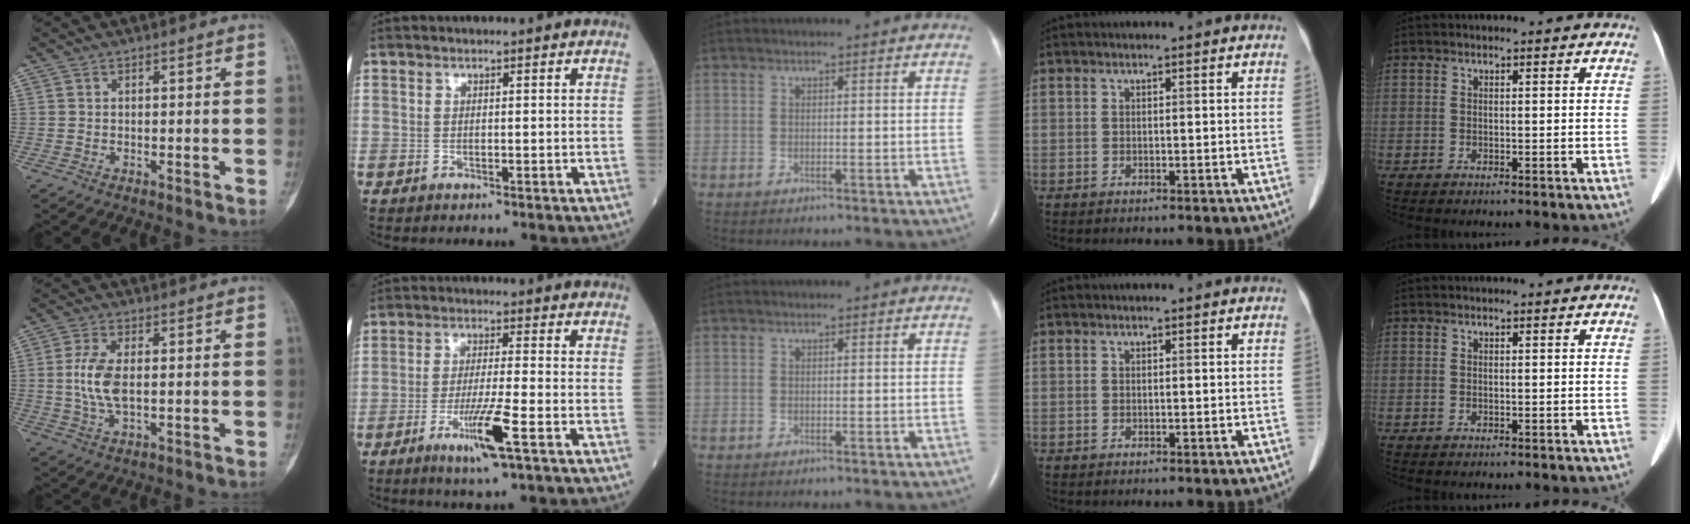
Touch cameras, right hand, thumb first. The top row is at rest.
{"thumb": {"total": 7.0, "force": [0.1, 3.3, 6.2], "torque": [-0.135, -0.001, 0.000]}, "index": {"total": 8.2, "force": [-3.8, -0.3, 7.3], "torque": [-0.138, -0.018, -0.069]}}